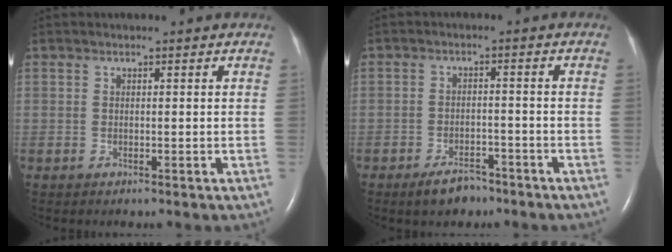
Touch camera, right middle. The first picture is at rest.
{"total": 4.4, "force": [-3.3, 2.0, 2.0], "torque": [-0.042, 0.000, -0.049]}